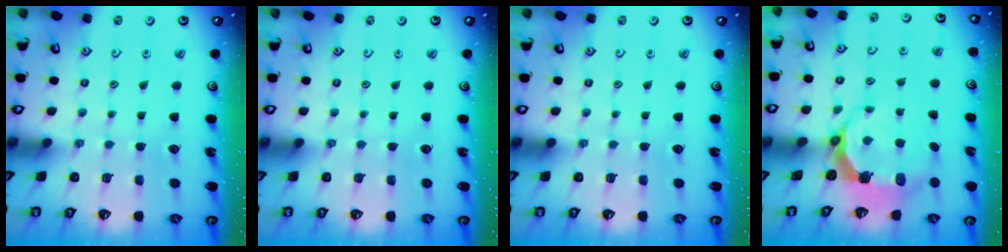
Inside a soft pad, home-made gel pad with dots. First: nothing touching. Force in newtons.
{"total": 0.0}
{"total": 0.0}
{"total": 7.4, "press": 5.6, "slide": 4.8}